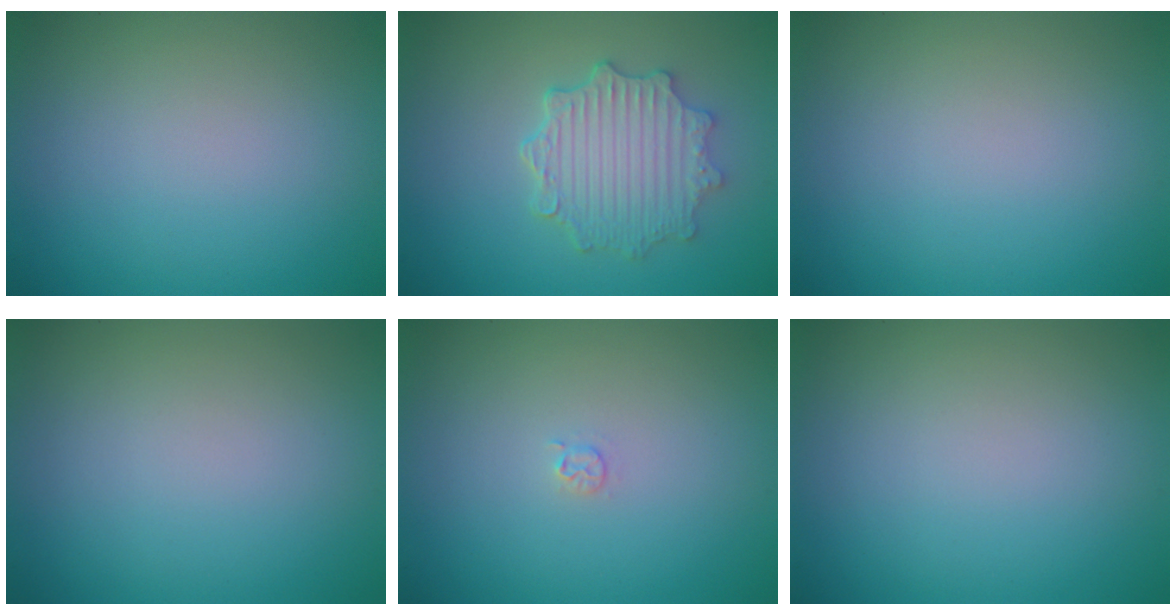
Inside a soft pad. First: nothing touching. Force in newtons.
{"total": 4.9, "press": 3.8, "slide": 3.0}
{"total": 0.0}
{"total": 0.0}
{"total": 0.7, "press": 0.7, "slide": 0.1}
{"total": 0.0}